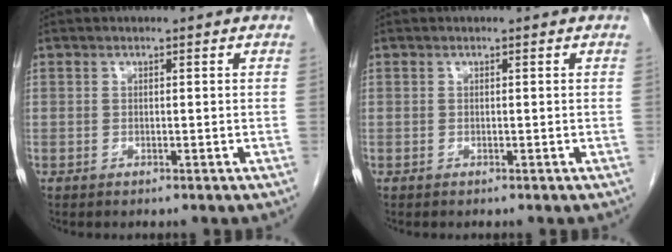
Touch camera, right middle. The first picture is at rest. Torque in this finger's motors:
{"motor_torque": [-0.05, -0.25, 0.02, 0.01]}